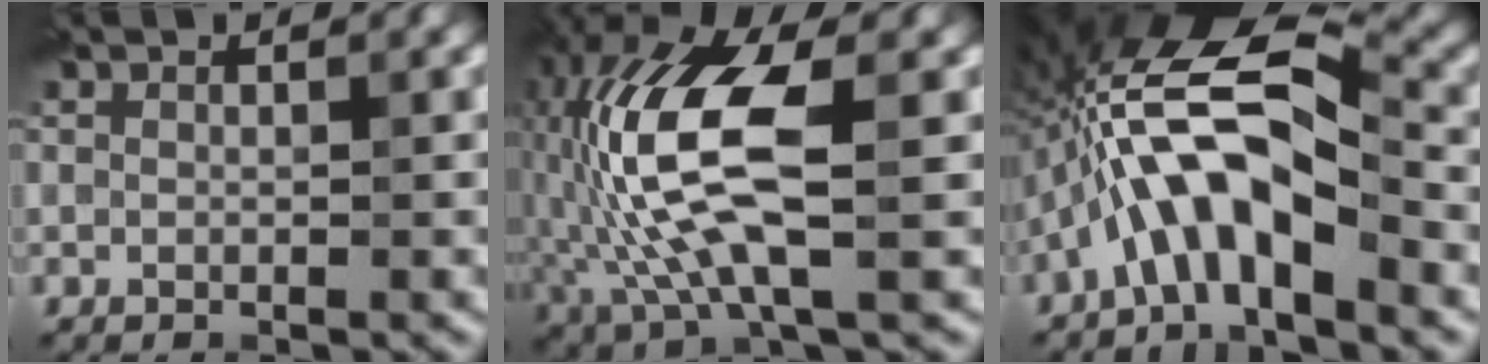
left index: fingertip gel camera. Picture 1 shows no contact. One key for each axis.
{"total": 10.9, "fx": -0.2, "fy": 4.3, "fz": 10.0, "tx": -0.219, "ty": 0.014, "tz": -0.008}
{"total": 9.5, "fx": -3.0, "fy": 3.1, "fz": 8.5, "tx": -0.163, "ty": 0.028, "tz": -0.063}